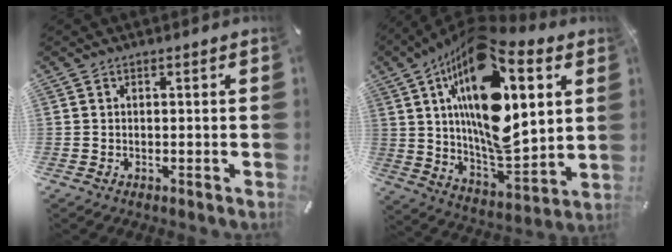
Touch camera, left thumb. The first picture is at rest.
{"total": 25.4, "force": [9.8, 12.2, 20.0], "torque": [-0.372, -0.056, 0.163]}